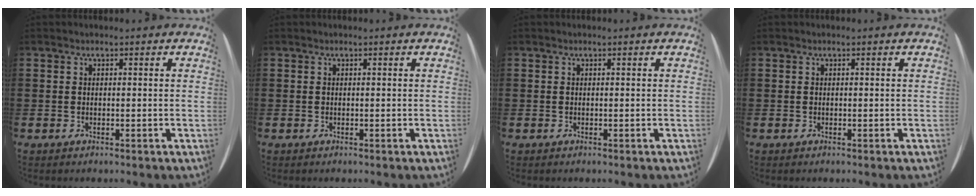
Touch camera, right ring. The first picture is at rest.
{"total": 0.0}
{"total": 0.0}
{"total": 0.0}